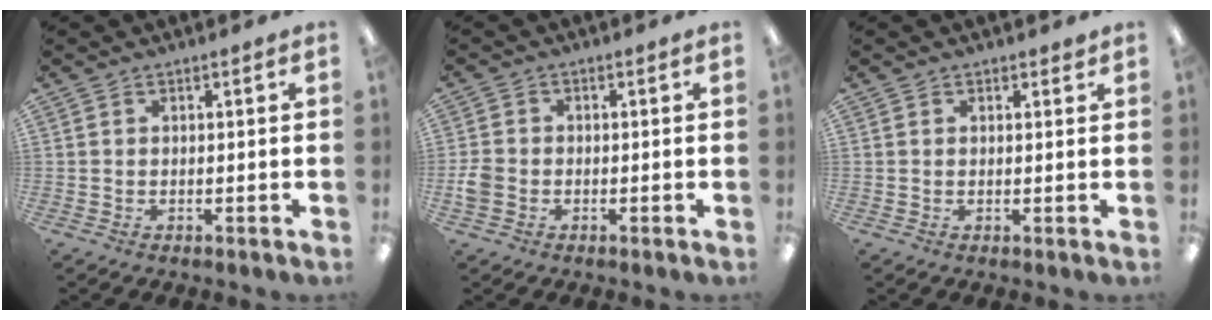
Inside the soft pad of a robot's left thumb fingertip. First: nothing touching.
{"total": 3.8, "force": [-1.2, 3.1, 1.9], "torque": [-0.035, 0.008, -0.022]}
{"total": 0.9, "force": [0.7, 0.5, 0.1], "torque": [0.005, -0.003, 0.011]}